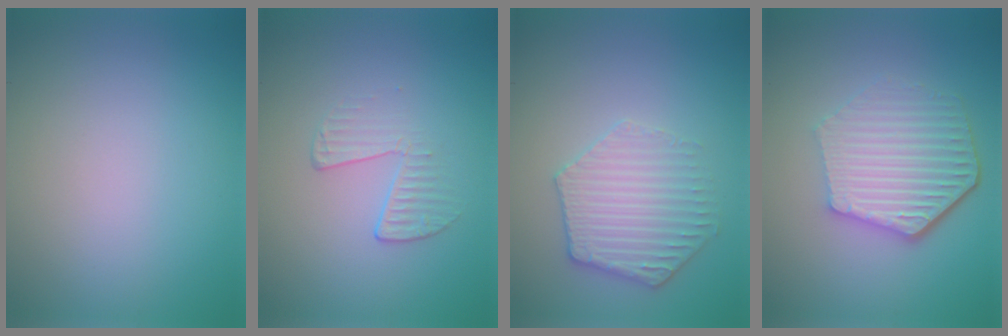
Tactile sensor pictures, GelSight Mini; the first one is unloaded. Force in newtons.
{"total": 1.9, "press": 0.7, "slide": 1.8}
{"total": 3.5, "press": 3.4, "slide": 0.4}
{"total": 6.1, "press": 4.6, "slide": 4.1}